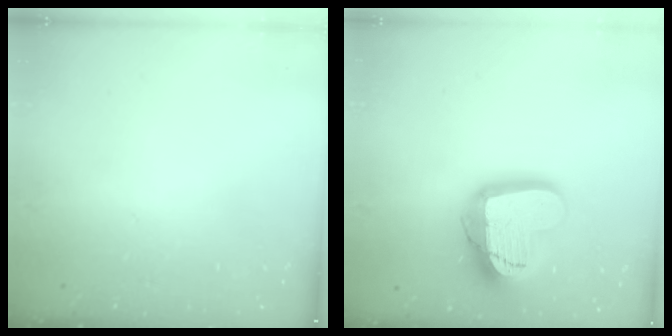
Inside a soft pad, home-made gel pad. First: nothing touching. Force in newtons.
{"total": 19.5, "press": 19.4, "slide": 1.4}